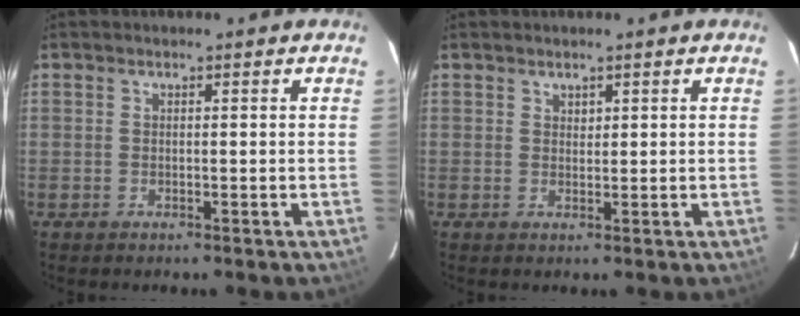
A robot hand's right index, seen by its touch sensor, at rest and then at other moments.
{"total": 1.0, "force": [0.8, 0.6, 0.1], "torque": [-0.001, 0.001, 0.015]}